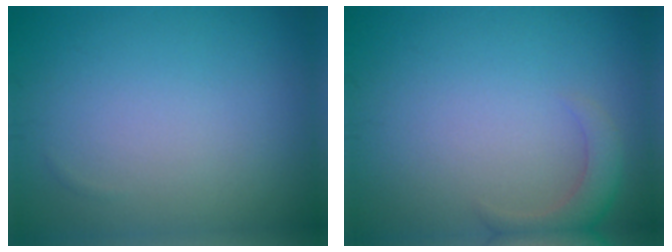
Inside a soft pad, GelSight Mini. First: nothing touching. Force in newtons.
{"total": 2.5, "press": 2.5, "slide": 0.3}